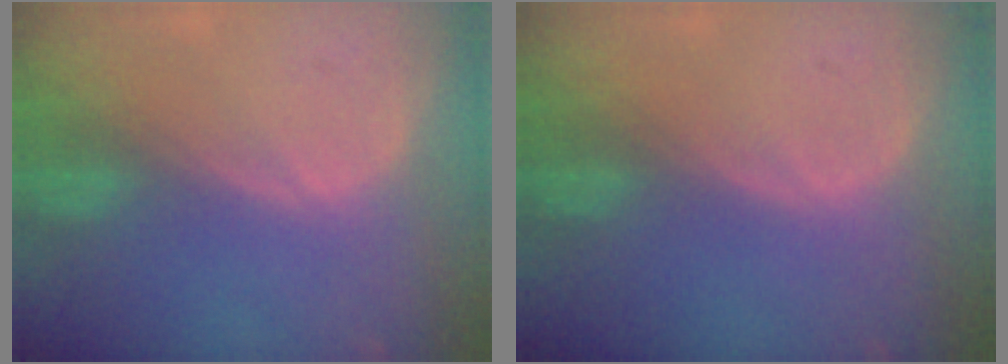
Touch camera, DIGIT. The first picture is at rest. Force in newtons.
{"total": 0.0}